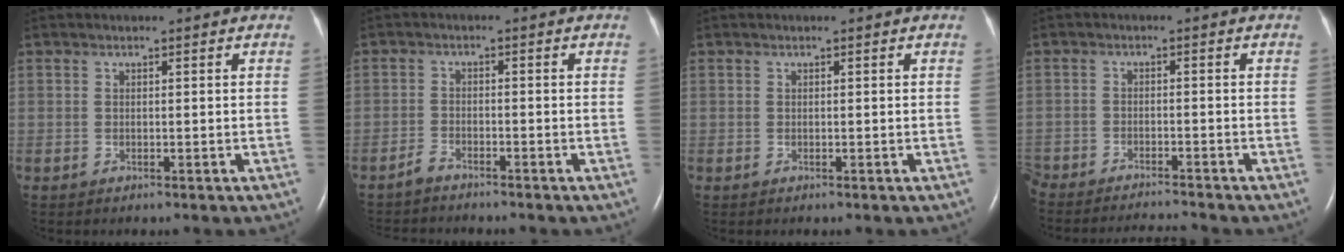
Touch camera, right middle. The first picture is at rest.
{"total": 2.4, "force": [-2.4, 0.3, 0.4], "torque": [-0.013, -0.007, -0.040]}
{"total": 0.0}
{"total": 8.7, "force": [-8.5, 0.1, 1.9], "torque": [-0.032, -0.007, -0.135]}